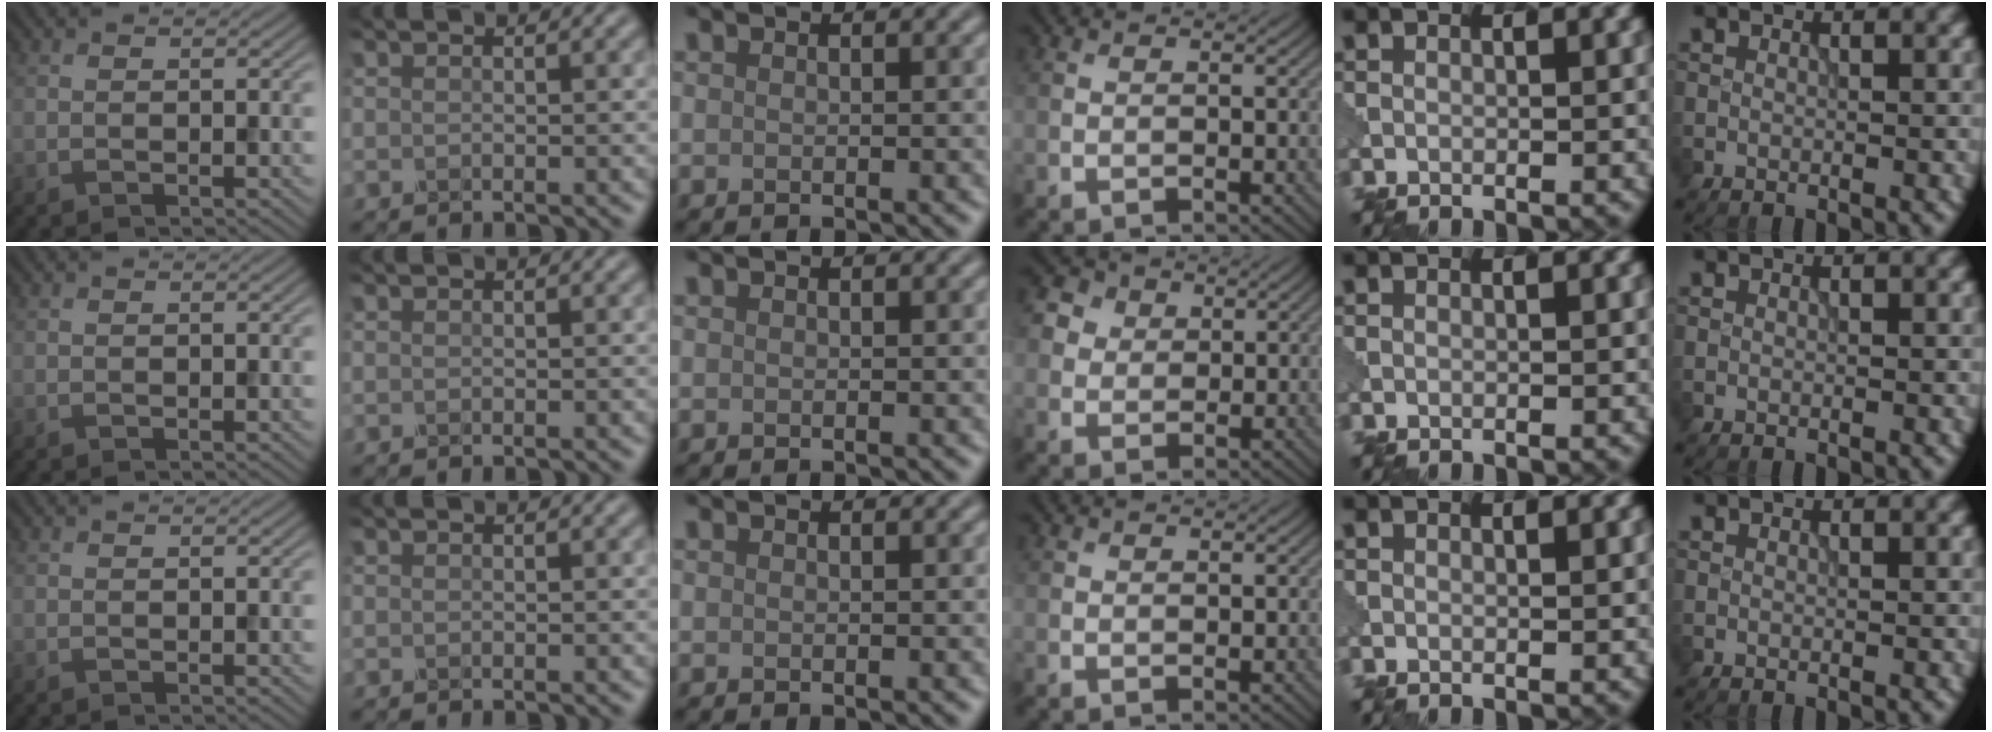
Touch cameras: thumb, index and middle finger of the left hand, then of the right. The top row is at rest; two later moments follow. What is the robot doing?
{"motion": "wrap", "object": "tissue paper"}